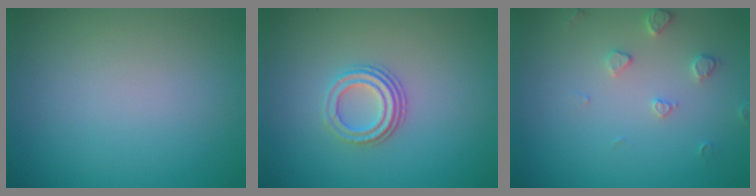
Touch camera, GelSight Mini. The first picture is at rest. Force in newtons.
{"total": 2.9, "press": 2.2, "slide": 1.9}
{"total": 1.9, "press": 1.8, "slide": 0.3}